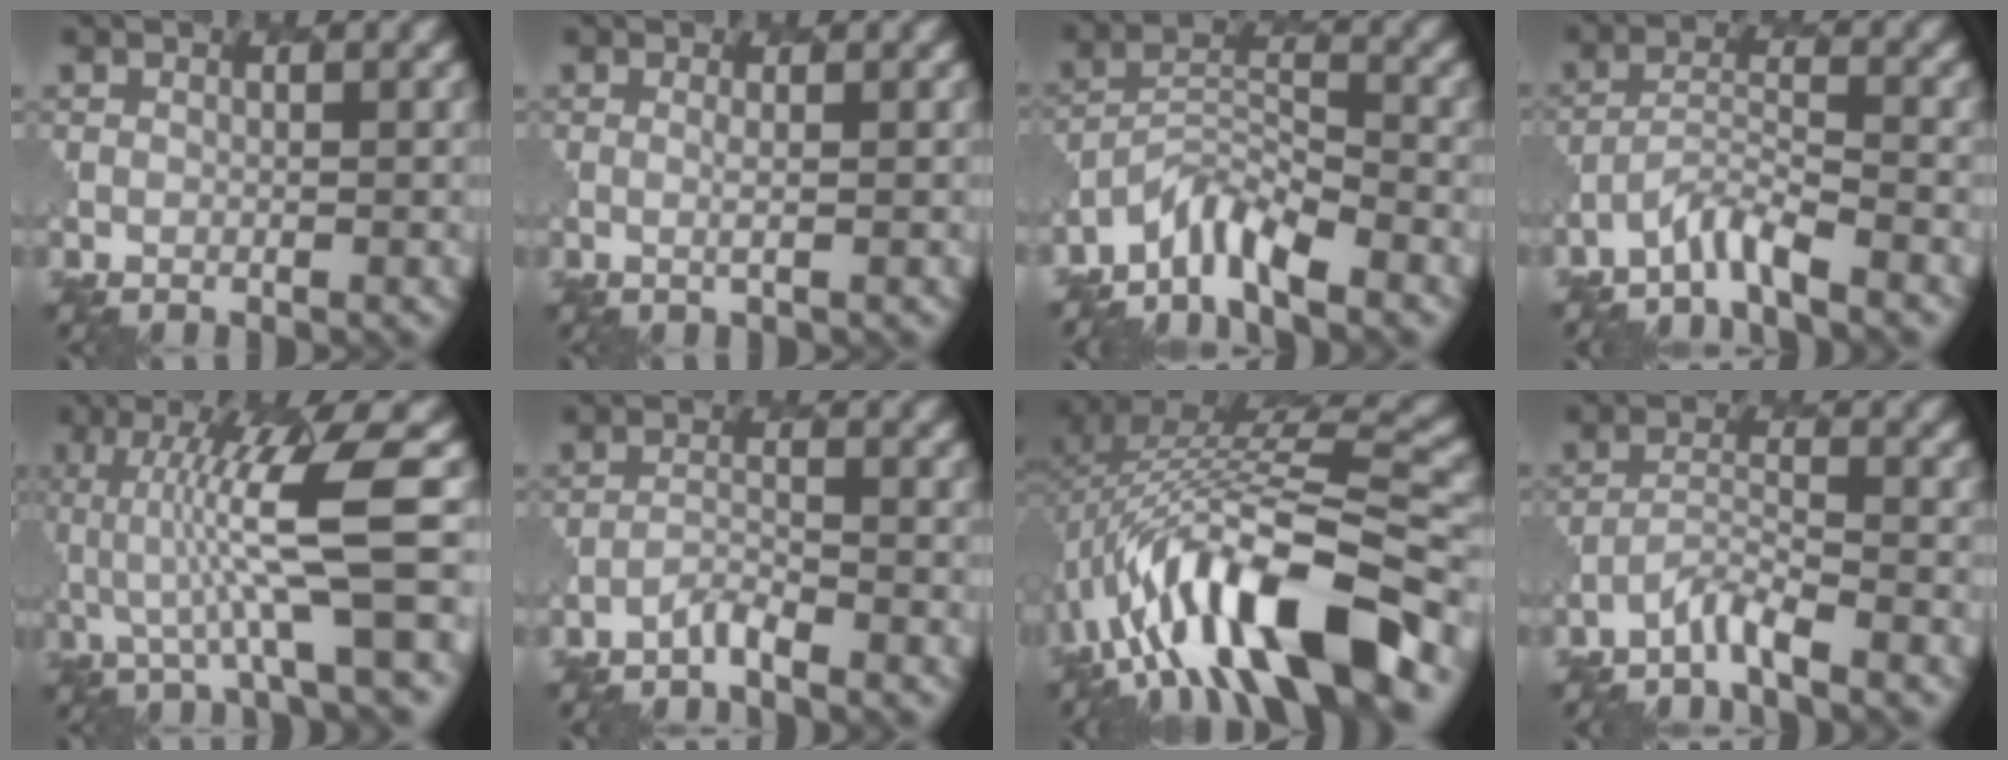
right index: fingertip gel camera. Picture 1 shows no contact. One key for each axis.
{"total": 0.9, "fx": 0.4, "fy": 0.3, "fz": 0.8, "tx": -0.013, "ty": -0.004, "tz": 0.005}
{"total": 4.2, "fx": -3.7, "fy": 0.9, "fz": 1.9, "tx": -0.034, "ty": -0.001, "tz": -0.079}
{"total": 2.8, "fx": -2.5, "fy": 0.1, "fz": 1.2, "tx": -0.025, "ty": 0.003, "tz": -0.059}
{"total": 7.2, "fx": 0.1, "fy": 1.1, "fz": 7.2, "tx": -0.128, "ty": 0.003, "tz": 0.006}
{"total": 1.4, "fx": -1.4, "fy": 0.1, "fz": 0.3, "tx": -0.005, "ty": 0.003, "tz": -0.032}
{"total": 13.1, "fx": -5.8, "fy": 4.4, "fz": 10.8, "tx": -0.174, "ty": 0.015, "tz": -0.087}
{"total": 2.3, "fx": -2.1, "fy": 0.0, "fz": 0.9, "tx": -0.020, "ty": 0.003, "tz": -0.050}